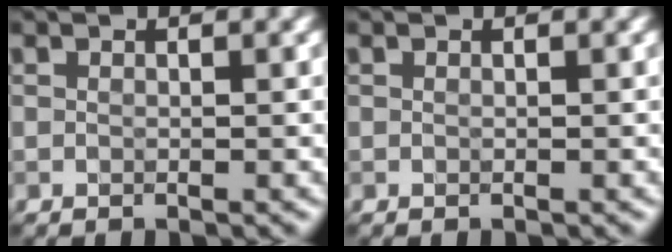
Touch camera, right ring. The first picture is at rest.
{"total": 0.0}